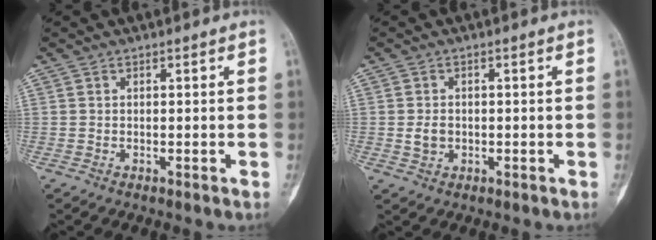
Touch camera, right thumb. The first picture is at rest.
{"total": 2.6, "force": [-0.3, 2.1, 1.5], "torque": [-0.021, 0.003, -0.003]}